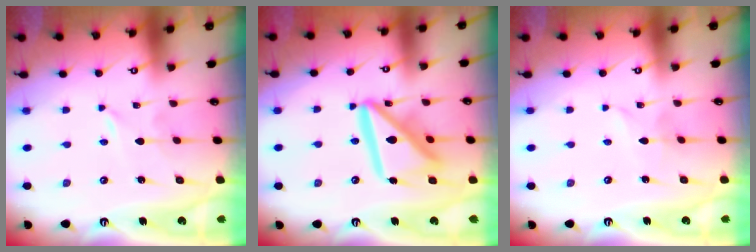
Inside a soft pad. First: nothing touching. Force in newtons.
{"total": 17.2, "press": 17.1, "slide": 1.9}
{"total": 1.4, "press": 1.4, "slide": 0.0}